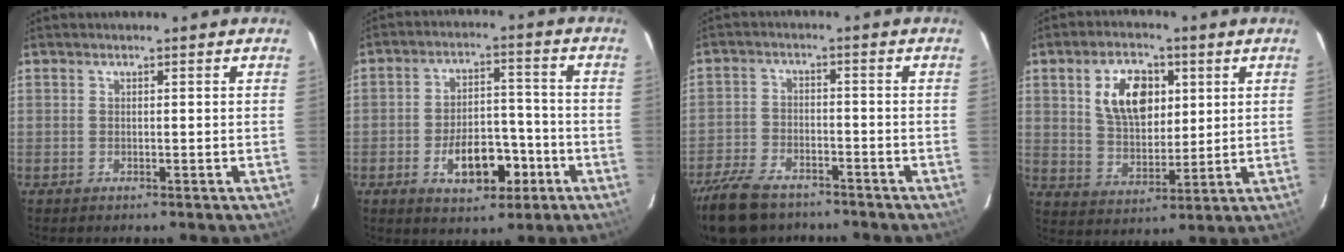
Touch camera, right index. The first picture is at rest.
{"total": 10.7, "force": [-4.8, 5.8, 7.5], "torque": [-0.140, 0.018, -0.058]}
{"total": 12.8, "force": [-9.8, 6.1, 5.4], "torque": [-0.143, -0.009, -0.175]}
{"total": 11.5, "force": [3.8, 7.0, 8.2], "torque": [-0.148, 0.016, 0.075]}